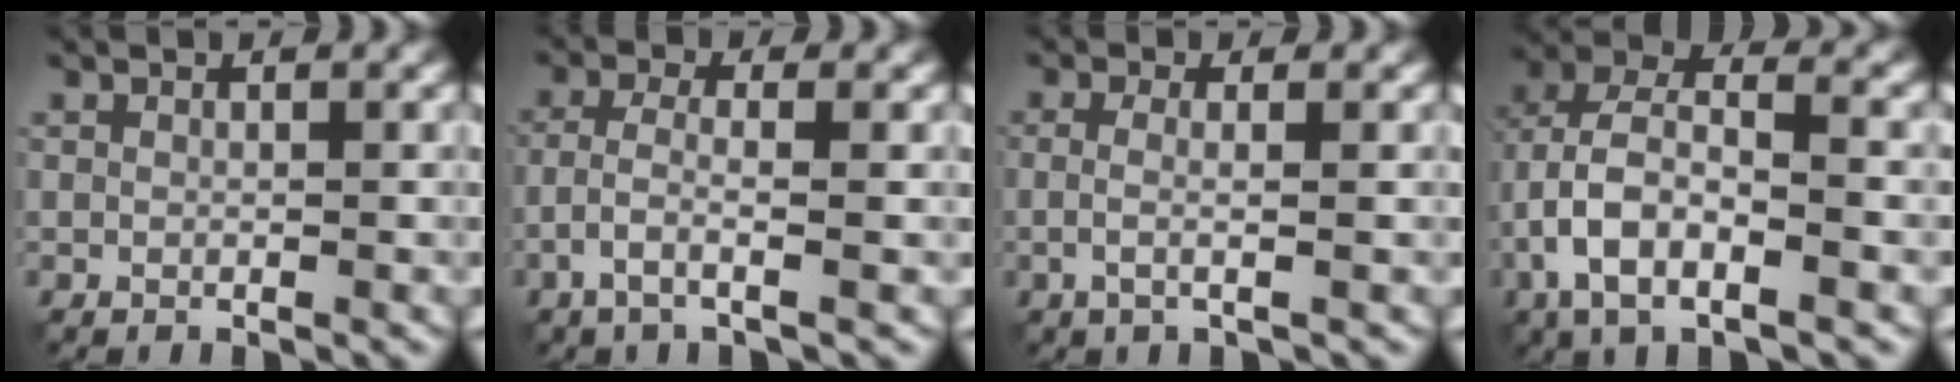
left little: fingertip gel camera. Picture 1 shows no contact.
{"total": 3.0, "force": [-1.3, 0.6, 2.6], "torque": [-0.055, 0.008, -0.036]}
{"total": 2.3, "force": [-0.1, 0.7, 2.2], "torque": [-0.040, 0.002, -0.011]}
{"total": 9.1, "force": [-2.5, 4.6, 7.4], "torque": [-0.151, 0.015, -0.057]}